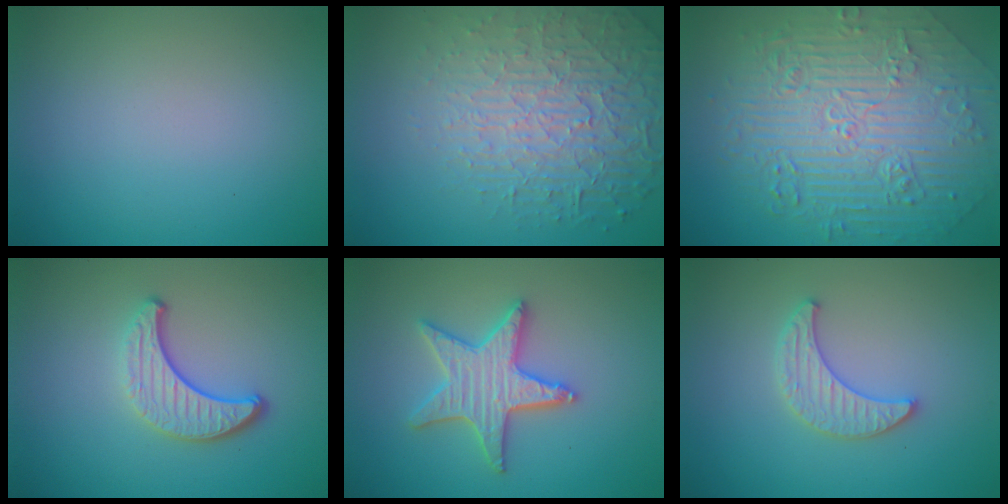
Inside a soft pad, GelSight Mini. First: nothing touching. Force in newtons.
{"total": 6.7, "press": 5.1, "slide": 4.4}
{"total": 10.9, "press": 7.3, "slide": 8.1}
{"total": 4.0, "press": 2.9, "slide": 2.7}
{"total": 5.1, "press": 5.0, "slide": 0.9}
{"total": 2.9, "press": 2.9, "slide": 0.7}